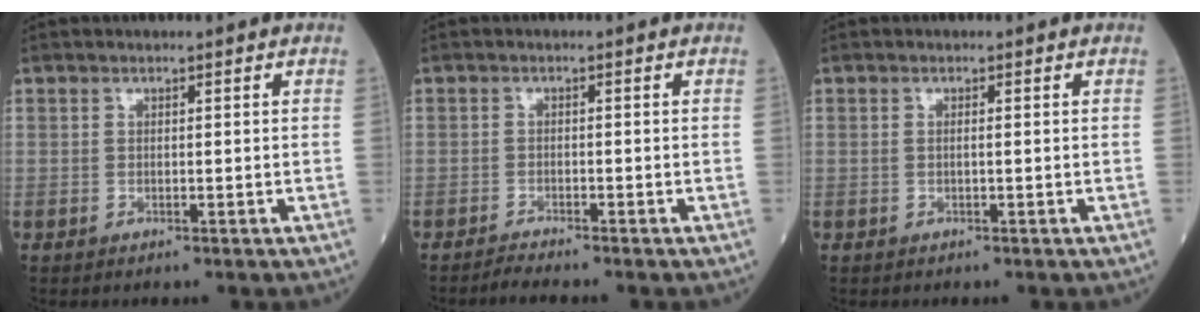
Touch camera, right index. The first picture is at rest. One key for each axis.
{"total": 1.9, "fx": -1.8, "fy": -0.6, "fz": 0.2, "tx": -0.010, "ty": -0.008, "tz": -0.037}
{"total": 0.7, "fx": 0.0, "fy": 0.0, "fz": 0.7, "tx": -0.016, "ty": 0.000, "tz": -0.001}